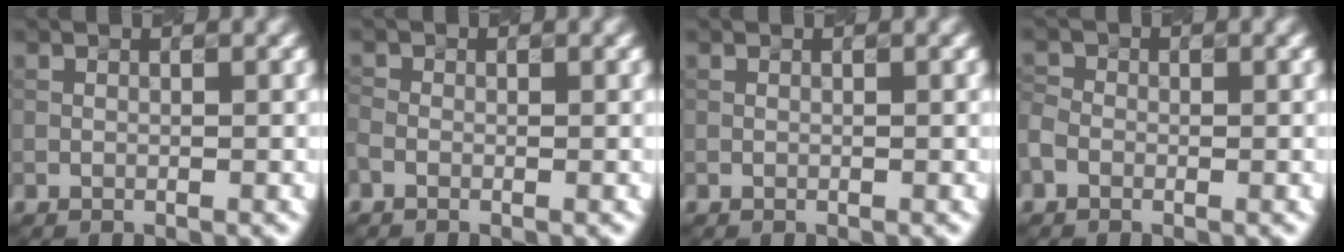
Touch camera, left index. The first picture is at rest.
{"total": 1.0, "force": [-0.5, 0.7, 0.5], "torque": [-0.018, -0.003, -0.009]}
{"total": 0.0}
{"total": 1.6, "force": [-0.7, 1.2, 0.6], "torque": [-0.017, 0.004, -0.024]}